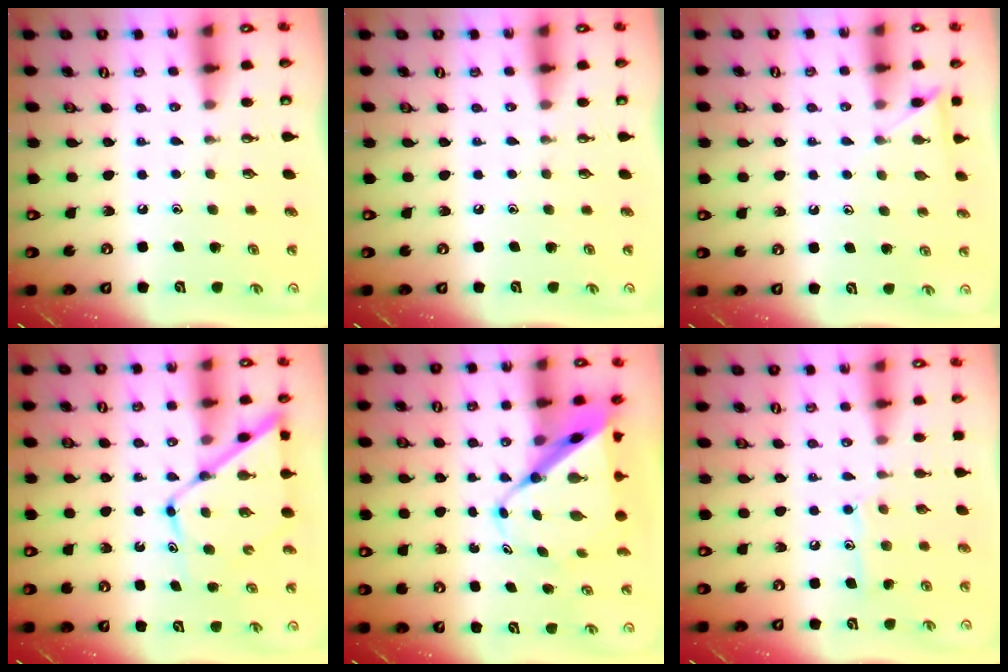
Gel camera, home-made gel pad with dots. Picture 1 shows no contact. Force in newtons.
{"total": 0.0}
{"total": 4.1, "press": 4.1, "slide": 0.4}
{"total": 10.7, "press": 10.7, "slide": 1.1}
{"total": 11.2, "press": 11.1, "slide": 1.1}
{"total": 8.5, "press": 8.5, "slide": 0.5}